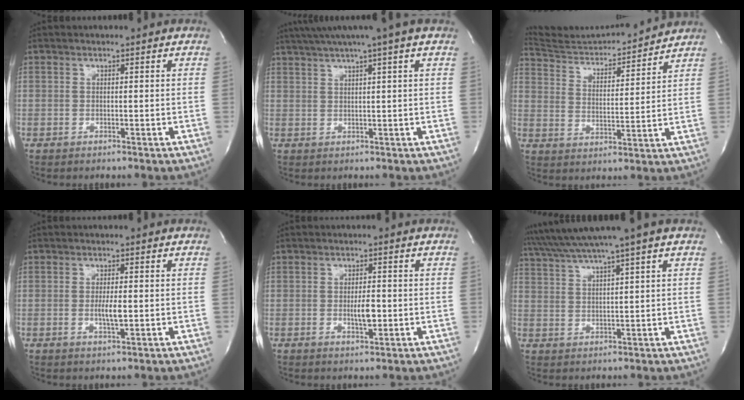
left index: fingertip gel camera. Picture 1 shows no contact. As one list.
[{"total": 7.7, "force": [5.8, -1.5, 4.9], "torque": [-0.081, 0.026, 0.083]}, {"total": 14.3, "force": [14.0, 0.8, 2.4], "torque": [-0.045, 0.000, 0.225]}, {"total": 2.9, "force": [-0.4, 0.5, 2.8], "torque": [-0.057, -0.005, -0.007]}, {"total": 3.2, "force": [-0.6, 0.9, 3.0], "torque": [-0.054, -0.002, -0.007]}, {"total": 8.8, "force": [7.0, -2.1, 5.0], "torque": [-0.092, 0.024, 0.115]}]